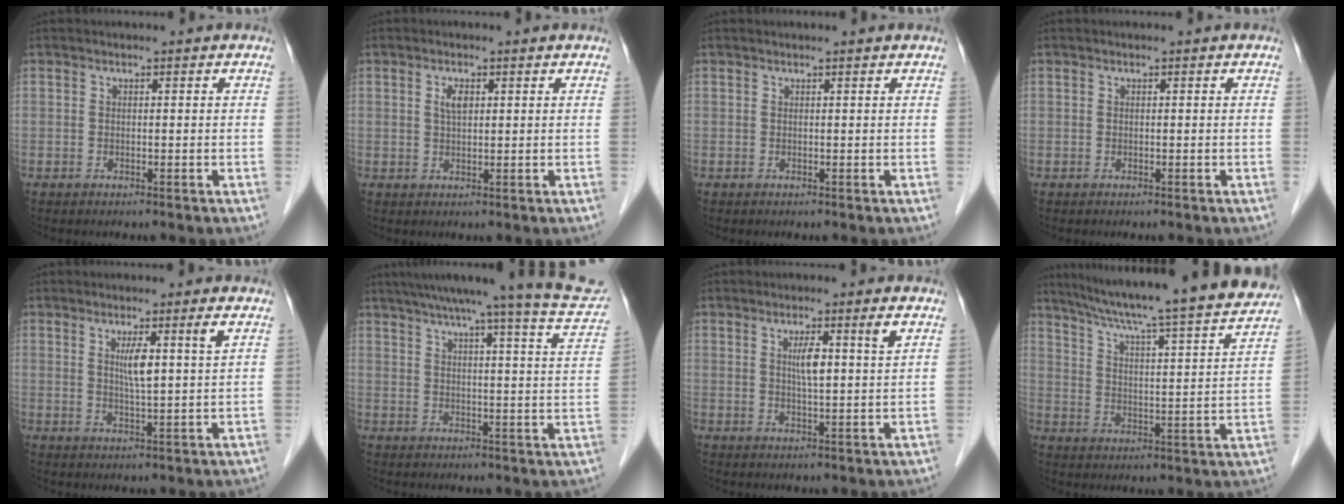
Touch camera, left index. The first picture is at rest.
{"total": 2.0, "force": [0.7, 0.9, 1.7], "torque": [-0.034, 0.004, 0.014]}
{"total": 1.0, "force": [1.0, 0.0, 0.3], "torque": [-0.010, 0.009, 0.010]}
{"total": 0.0}
{"total": 5.0, "force": [1.9, -0.6, 4.6], "torque": [-0.083, -0.003, 0.034]}
{"total": 19.3, "force": [17.3, -0.8, 8.5], "torque": [-0.121, -0.042, 0.206]}
{"total": 5.2, "force": [2.0, -0.2, 4.7], "torque": [-0.080, 0.004, 0.033]}
{"total": 24.6, "force": [22.0, 0.0, 11.0], "torque": [-0.176, -0.036, 0.295]}